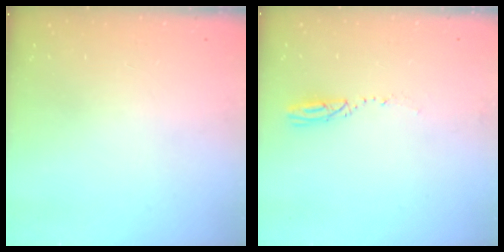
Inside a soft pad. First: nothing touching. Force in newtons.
{"total": 3.4, "press": 3.2, "slide": 1.2}